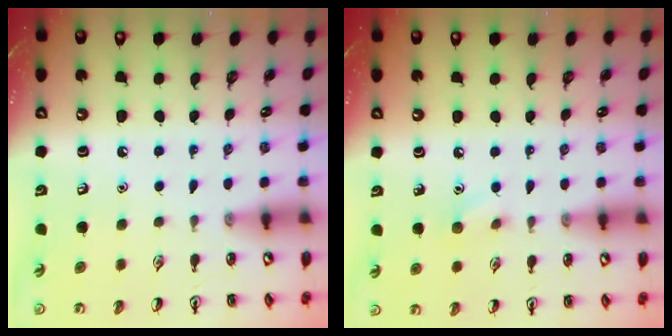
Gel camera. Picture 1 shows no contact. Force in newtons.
{"total": 6.3, "press": 6.0, "slide": 1.9}